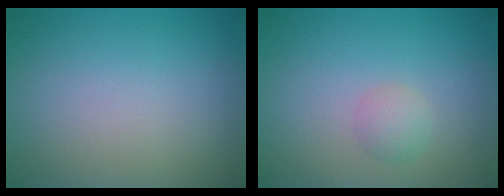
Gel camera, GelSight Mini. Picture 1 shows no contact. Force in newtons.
{"total": 1.4, "press": 1.4, "slide": 0.0}